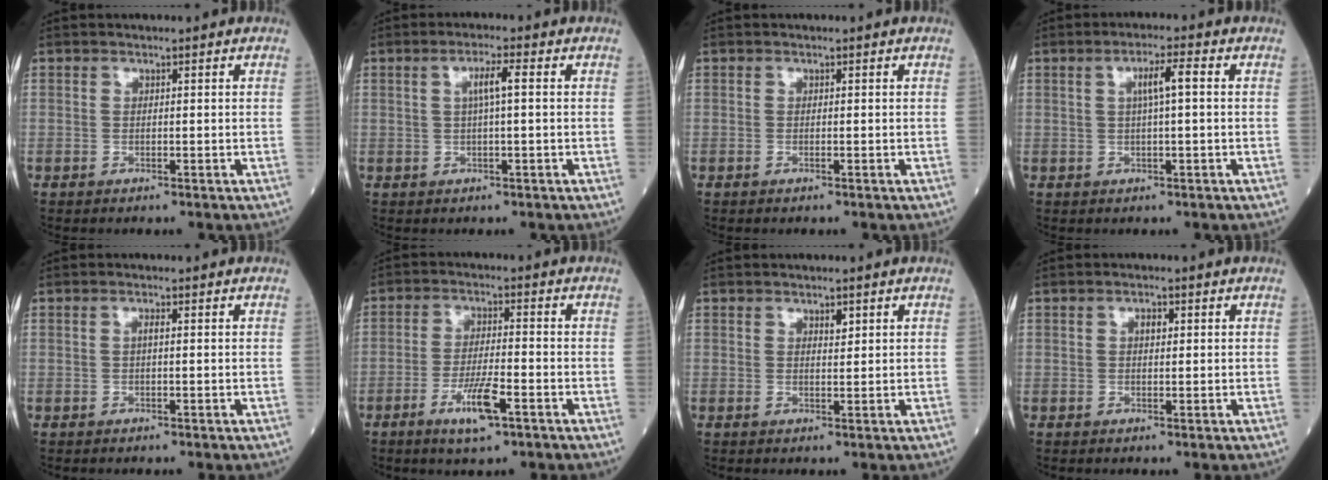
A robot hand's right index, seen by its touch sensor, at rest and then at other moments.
{"total": 3.3, "force": [0.6, 0.1, 3.2], "torque": [-0.060, 0.006, 0.010]}
{"total": 0.0}
{"total": 3.9, "force": [0.7, 0.1, 3.8], "torque": [-0.068, 0.008, 0.012]}
{"total": 0.8, "force": [0.1, 0.1, 0.8], "torque": [-0.017, 0.001, 0.000]}
{"total": 6.4, "force": [-3.2, 0.9, 5.5], "torque": [-0.107, -0.008, -0.054]}
{"total": 1.4, "force": [1.0, 0.5, 0.8], "torque": [-0.009, 0.003, 0.019]}
{"total": 1.5, "force": [0.4, 0.8, 1.2], "torque": [-0.018, 0.002, 0.005]}